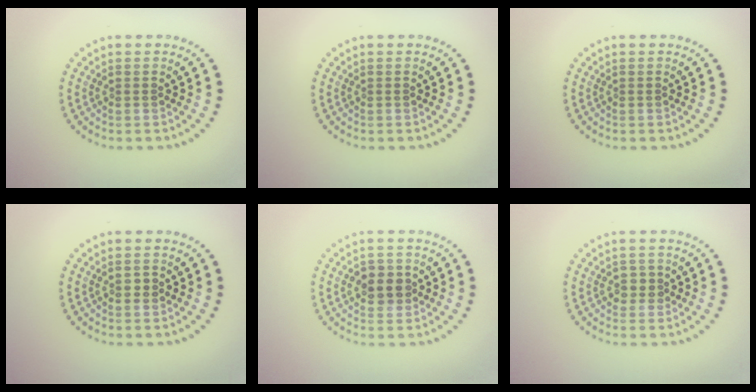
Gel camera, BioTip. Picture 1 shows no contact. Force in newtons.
{"total": 0.0}
{"total": 0.0}
{"total": 1.0, "press": 1.0, "slide": 0.1}
{"total": 2.4, "press": 2.3, "slide": 0.7}
{"total": 1.3, "press": 1.1, "slide": 0.6}